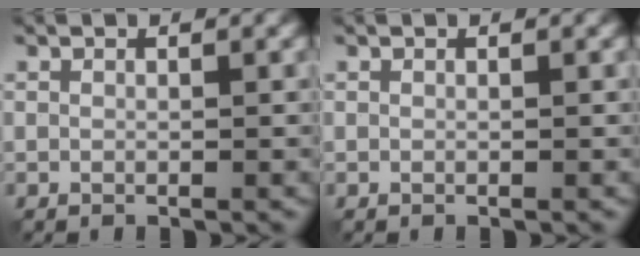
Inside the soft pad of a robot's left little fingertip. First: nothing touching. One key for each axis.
{"total": 0.0}